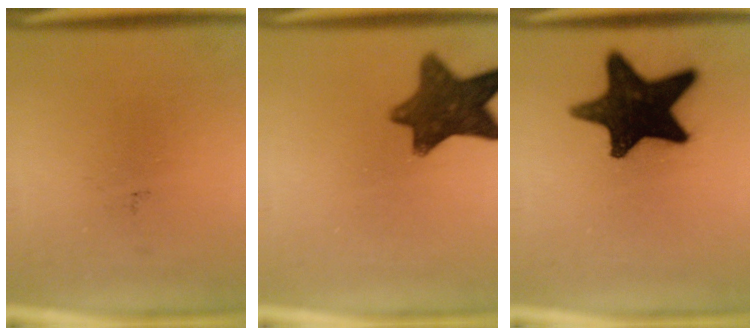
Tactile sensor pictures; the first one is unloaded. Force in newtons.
{"total": 10.5}
{"total": 17.6}